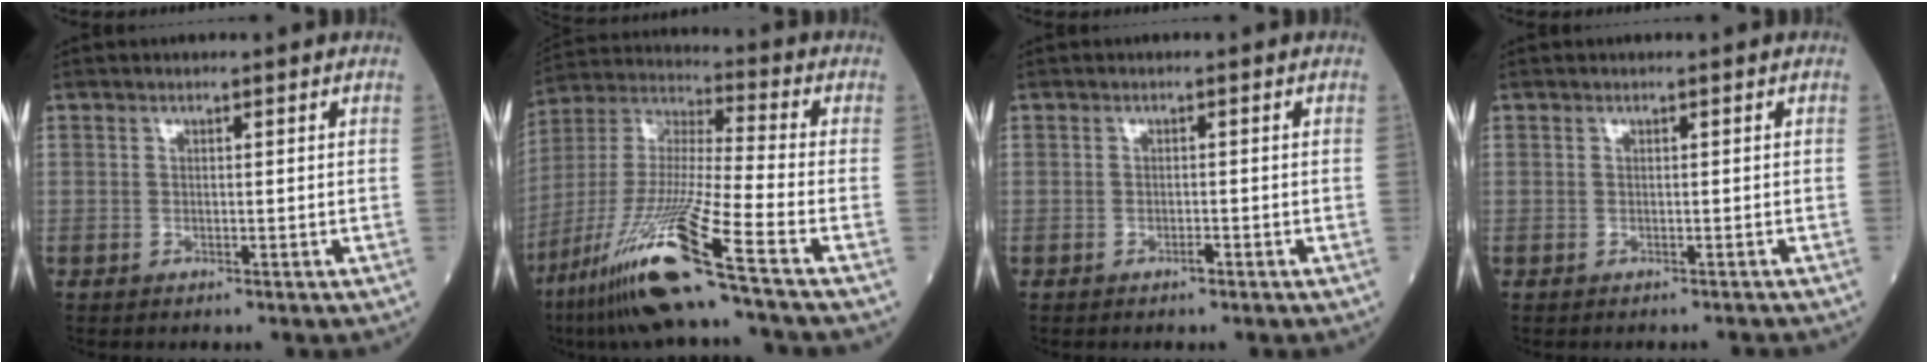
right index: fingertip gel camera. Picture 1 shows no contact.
{"total": 18.2, "force": [-10.7, -1.1, 14.7], "torque": [-0.318, -0.042, -0.204]}
{"total": 0.8, "force": [-0.6, 0.1, 0.5], "torque": [-0.008, 0.001, -0.010]}
{"total": 1.4, "force": [-1.4, 0.0, 0.1], "torque": [-0.001, -0.003, -0.016]}